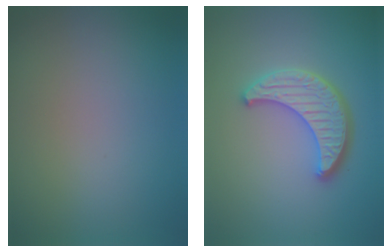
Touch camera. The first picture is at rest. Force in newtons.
{"total": 4.3, "press": 3.9, "slide": 2.0}